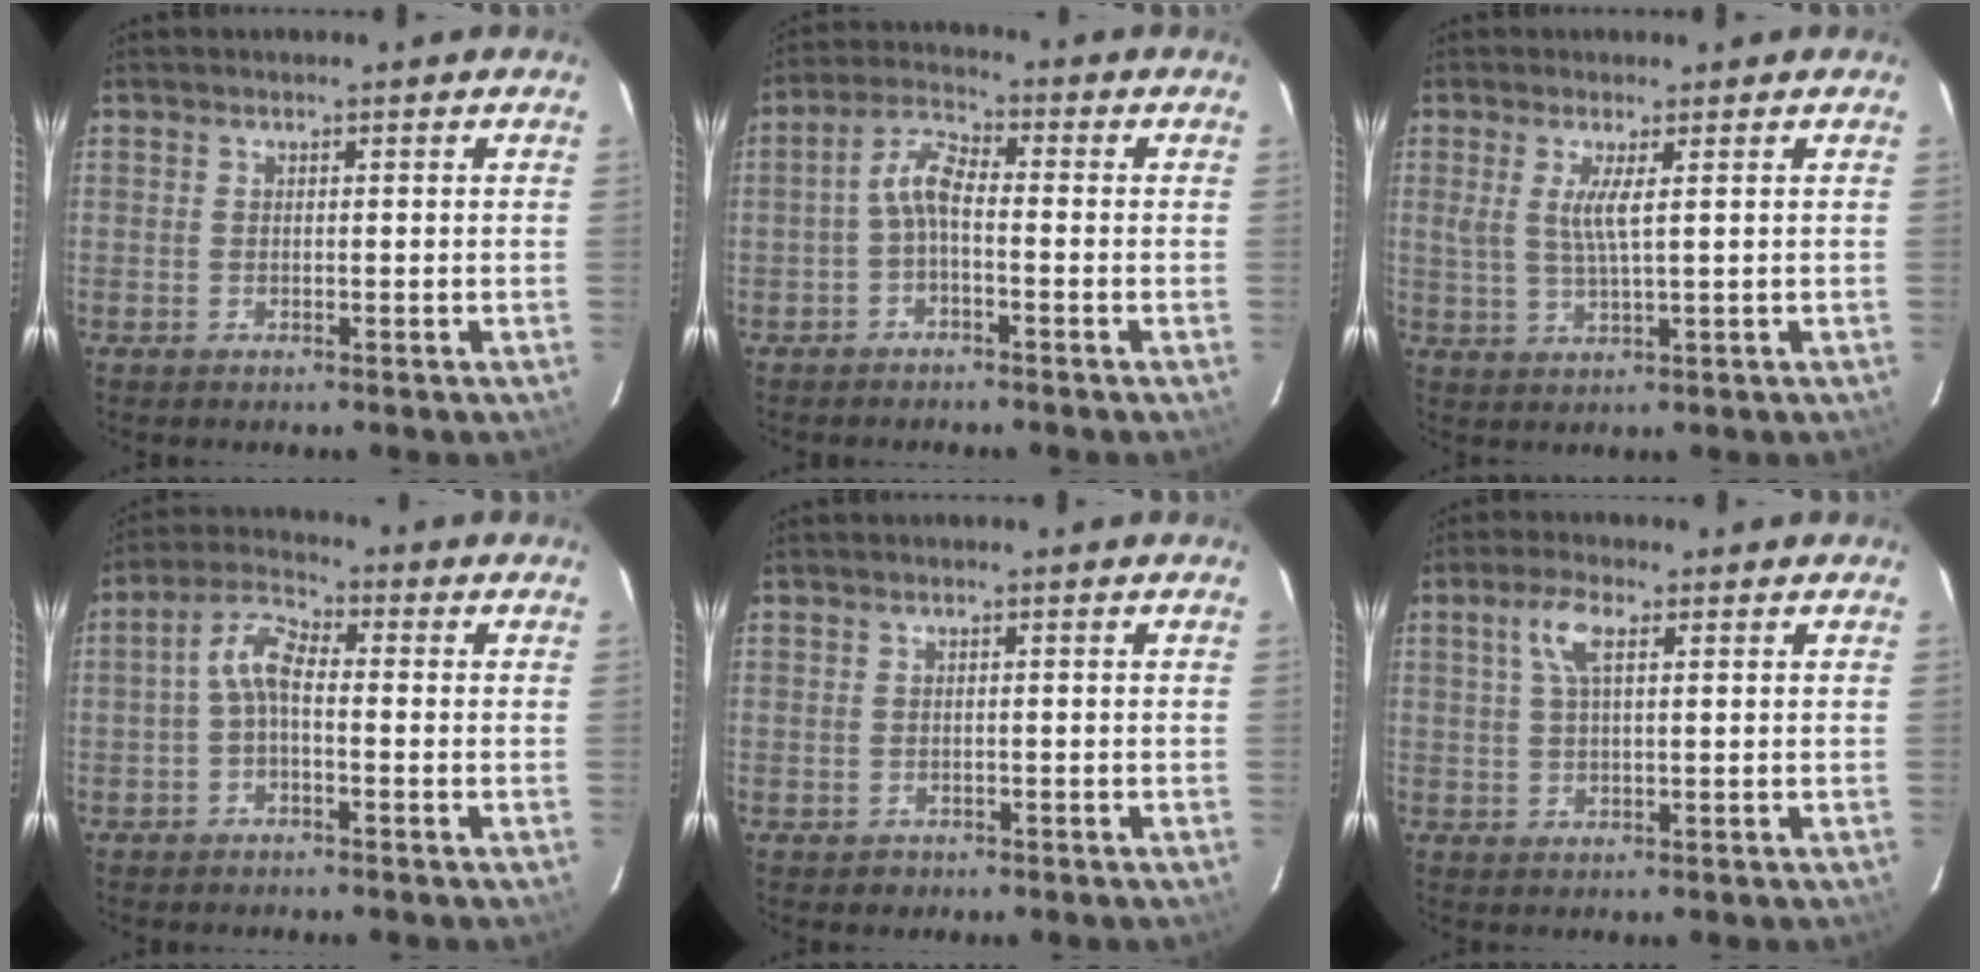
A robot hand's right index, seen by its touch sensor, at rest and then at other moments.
{"total": 4.6, "force": [-1.6, 1.7, 3.9], "torque": [-0.089, 0.018, -0.037]}
{"total": 3.9, "force": [1.2, 0.0, 3.8], "torque": [-0.077, -0.007, 0.023]}
{"total": 4.9, "force": [-1.2, 2.1, 4.2], "torque": [-0.094, 0.020, -0.029]}
{"total": 1.9, "force": [-0.9, 1.7, 0.0], "torque": [-0.001, 0.004, -0.010]}
{"total": 4.6, "force": [1.7, 1.6, 4.0], "torque": [-0.082, 0.011, 0.033]}